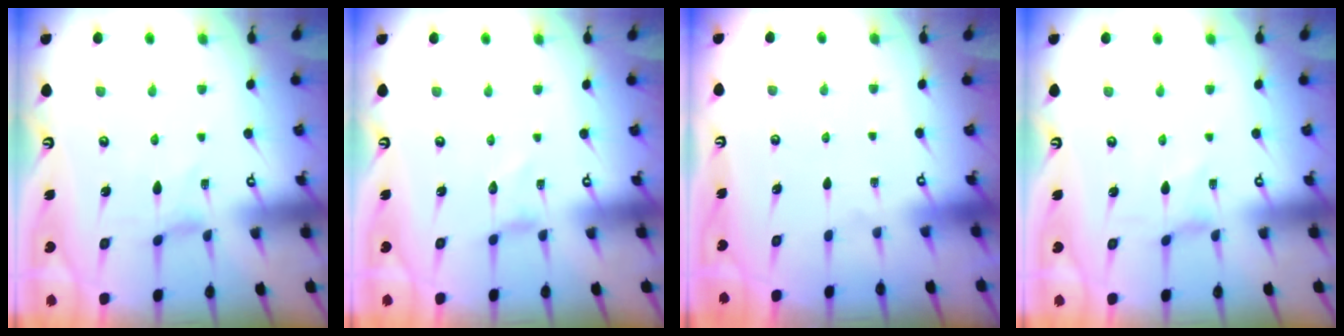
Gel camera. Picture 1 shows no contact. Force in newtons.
{"total": 0.0}
{"total": 0.0}
{"total": 0.0}